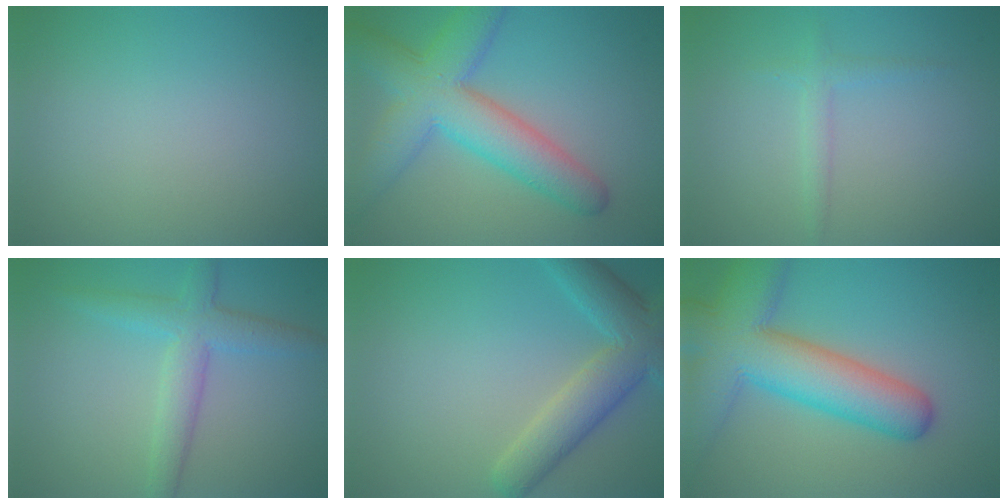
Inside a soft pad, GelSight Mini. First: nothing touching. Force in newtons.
{"total": 8.3, "press": 8.3, "slide": 0.3}
{"total": 1.4, "press": 1.4, "slide": 0.0}
{"total": 4.0, "press": 4.0, "slide": 0.1}
{"total": 5.8, "press": 5.8, "slide": 0.3}
{"total": 10.8, "press": 10.8, "slide": 0.6}